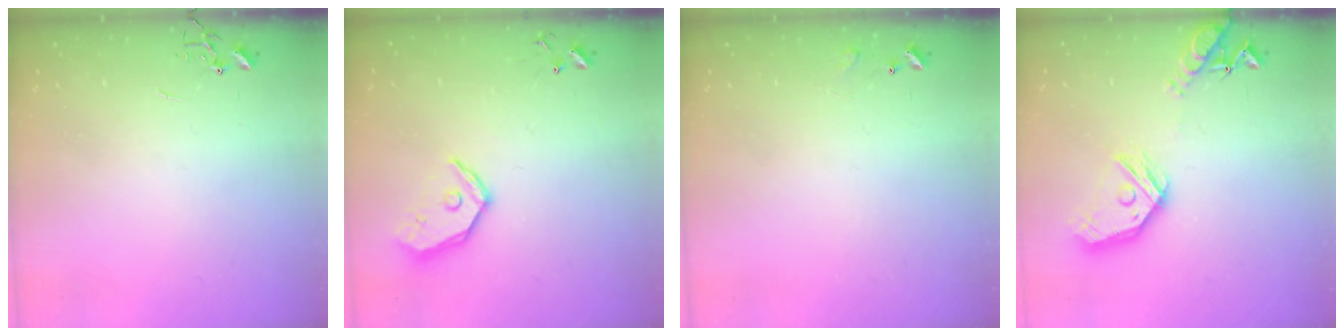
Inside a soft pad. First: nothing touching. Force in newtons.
{"total": 12.3, "press": 12.1, "slide": 1.9}
{"total": 5.9, "press": 5.9, "slide": 0.9}
{"total": 17.4, "press": 17.3, "slide": 2.0}